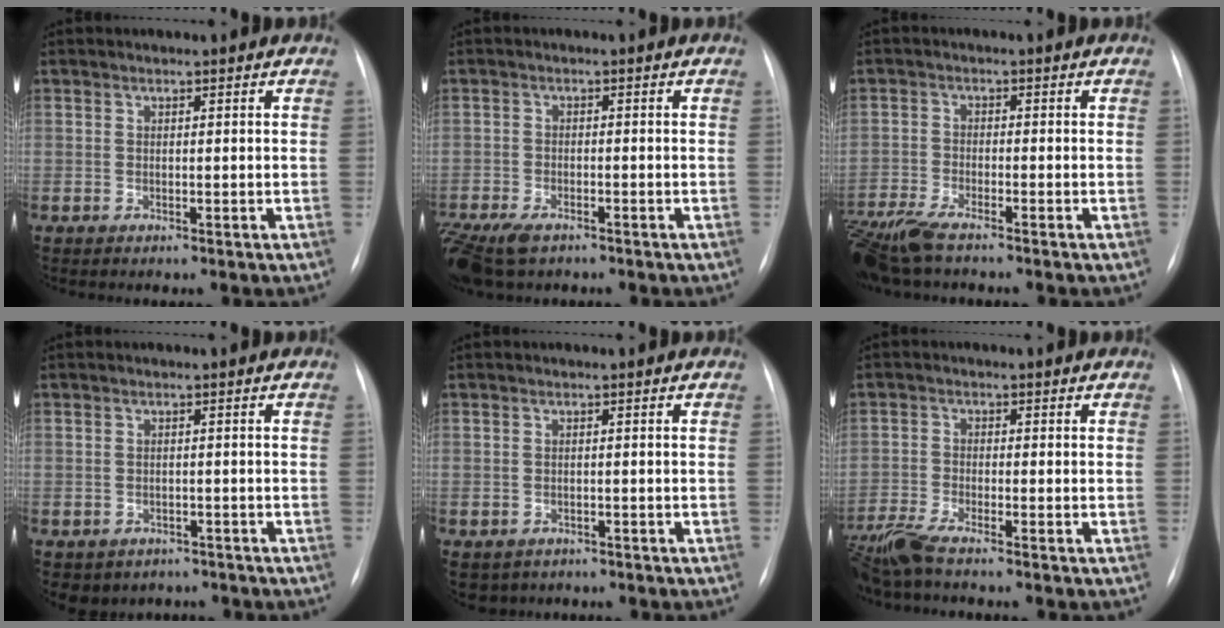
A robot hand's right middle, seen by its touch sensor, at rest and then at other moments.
{"total": 8.9, "force": [-6.4, 3.7, 4.9], "torque": [-0.100, -0.015, -0.101]}
{"total": 9.2, "force": [-7.5, 1.6, 5.0], "torque": [-0.102, -0.021, -0.134]}
{"total": 5.1, "force": [-3.8, 3.3, 0.5], "torque": [0.001, 0.014, -0.045]}
{"total": 3.6, "force": [-2.5, 2.5, 0.5], "torque": [-0.004, 0.005, -0.034]}
{"total": 5.6, "force": [-4.9, -0.2, 2.8], "torque": [-0.062, -0.020, -0.094]}